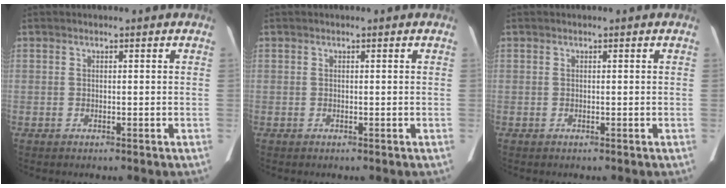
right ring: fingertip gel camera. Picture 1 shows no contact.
{"total": 0.0}
{"total": 0.0}